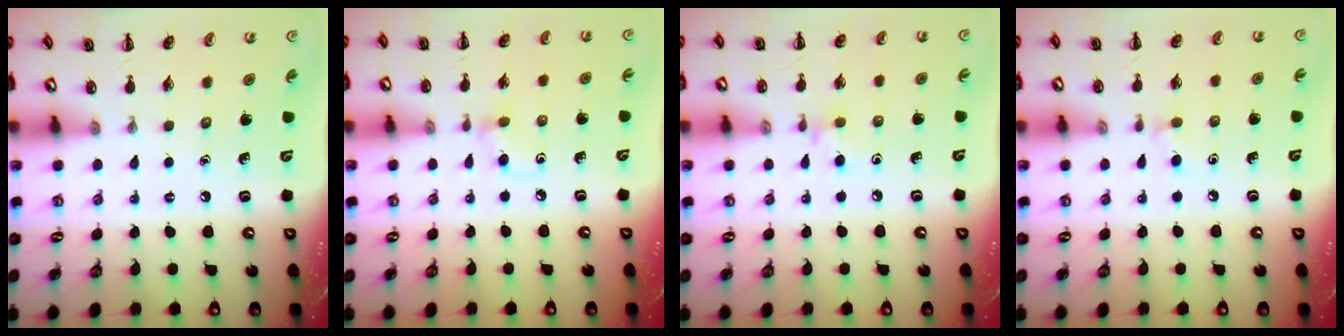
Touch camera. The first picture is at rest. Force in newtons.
{"total": 4.8, "press": 4.4, "slide": 2.0}
{"total": 3.9, "press": 3.5, "slide": 1.5}
{"total": 4.3, "press": 4.0, "slide": 1.5}